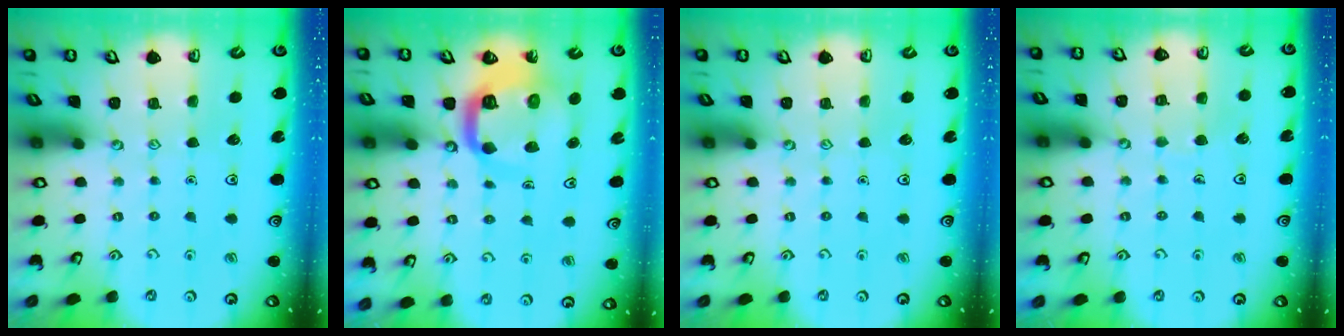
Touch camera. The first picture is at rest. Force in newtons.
{"total": 12.3, "press": 12.2, "slide": 1.4}
{"total": 0.0}
{"total": 4.3, "press": 4.3, "slide": 0.4}